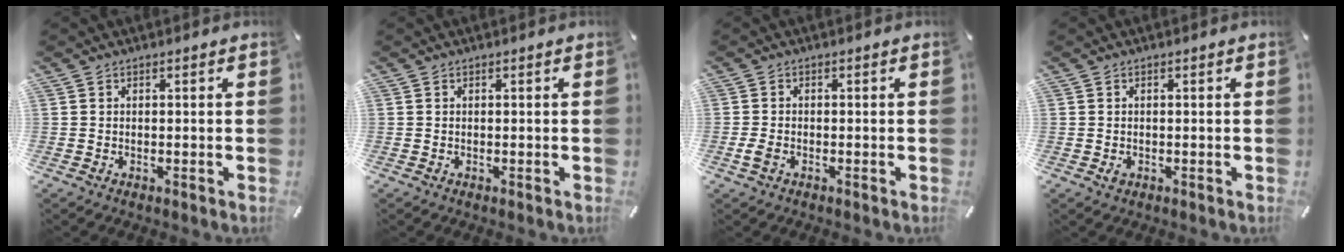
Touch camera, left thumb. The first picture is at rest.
{"total": 0.0}
{"total": 2.2, "force": [-0.9, 1.3, 1.6], "torque": [-0.041, -0.002, -0.018]}
{"total": 0.9, "force": [-0.3, 0.7, 0.5], "torque": [-0.010, 0.000, -0.006]}